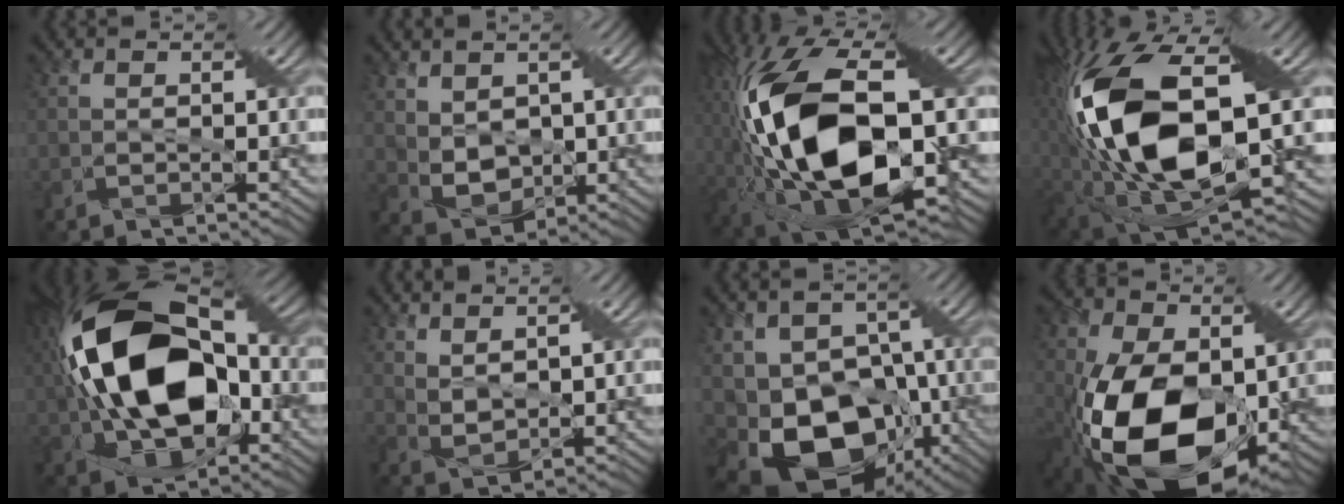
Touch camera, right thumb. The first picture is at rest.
{"total": 5.0, "force": [1.7, 3.5, 3.2], "torque": [-0.089, -0.008, 0.034]}
{"total": 18.8, "force": [-1.5, 9.2, 16.4], "torque": [-0.366, -0.004, -0.025]}
{"total": 16.8, "force": [1.7, 9.5, 13.8], "torque": [-0.311, -0.021, 0.038]}
{"total": 19.4, "force": [0.5, 11.4, 15.6], "torque": [-0.337, 0.007, 0.000]}
{"total": 4.1, "force": [3.2, 1.3, 2.2], "torque": [-0.060, 0.003, 0.072]}
{"total": 16.0, "force": [-6.5, 11.2, 9.3], "torque": [-0.177, -0.011, -0.092]}
{"total": 18.0, "force": [-3.9, 11.1, 13.7], "torque": [-0.275, -0.056, -0.051]}